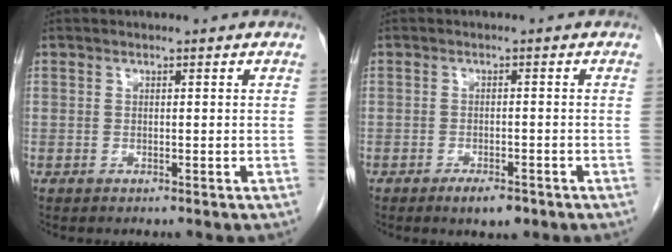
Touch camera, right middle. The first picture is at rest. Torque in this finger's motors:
{"motor_torque": [0.31, -0.09, 0.03, 0.01]}